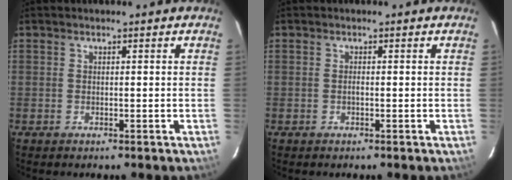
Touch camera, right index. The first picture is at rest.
{"total": 0.6, "force": [-0.3, 0.3, 0.4], "torque": [-0.009, 0.000, -0.004]}